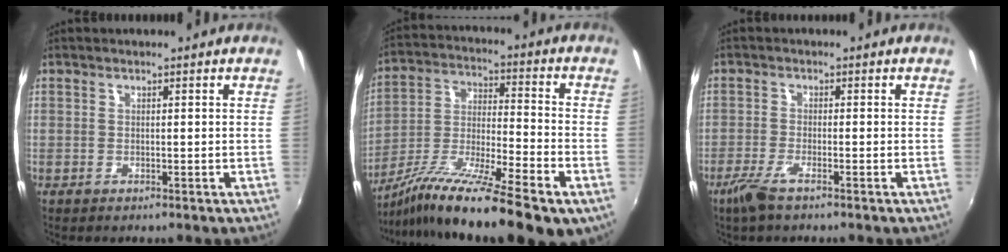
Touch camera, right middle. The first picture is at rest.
{"total": 20.8, "force": [-13.6, 3.1, 15.4], "torque": [-0.264, -0.036, -0.232]}
{"total": 4.0, "force": [-2.8, 0.4, 2.9], "torque": [-0.075, -0.009, -0.057]}